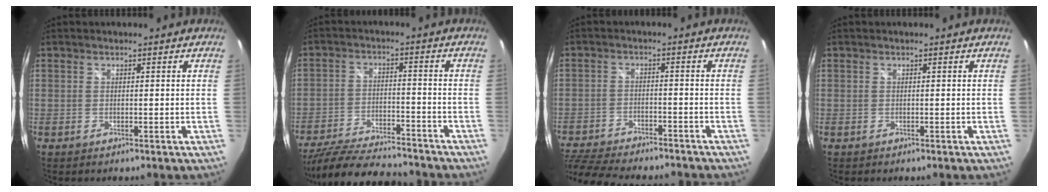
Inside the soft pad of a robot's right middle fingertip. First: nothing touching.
{"total": 18.3, "force": [-15.9, 4.1, 8.0], "torque": [-0.167, -0.026, -0.250]}
{"total": 17.1, "force": [-14.6, 4.7, 7.6], "torque": [-0.176, -0.028, -0.228]}
{"total": 0.0}